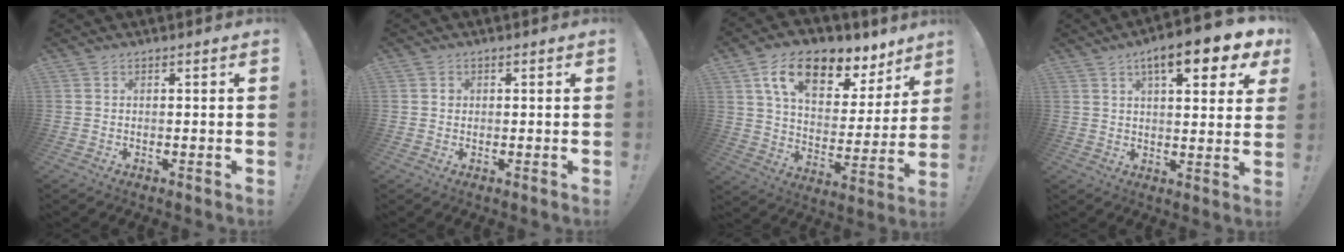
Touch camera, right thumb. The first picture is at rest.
{"total": 0.9, "force": [0.1, 0.9, 0.3], "torque": [0.003, -0.001, -0.001]}
{"total": 17.9, "force": [10.3, 9.3, 11.3], "torque": [-0.180, -0.050, 0.180]}
{"total": 12.0, "force": [6.2, 3.2, 9.8], "torque": [-0.137, -0.026, 0.094]}